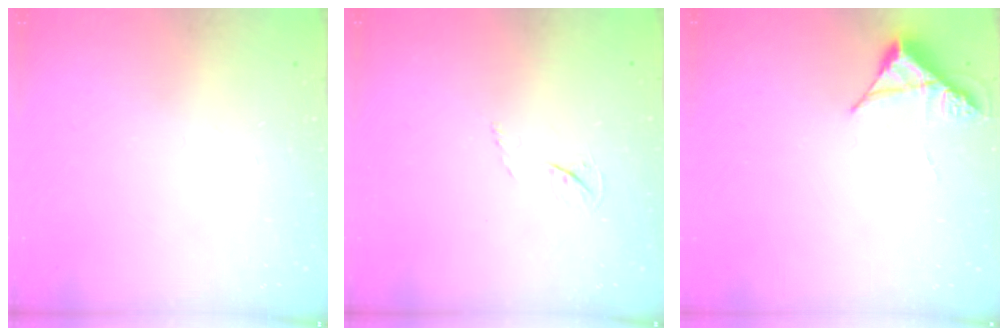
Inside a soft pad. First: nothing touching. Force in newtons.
{"total": 3.6, "press": 3.6, "slide": 0.5}
{"total": 4.9, "press": 4.9, "slide": 0.4}